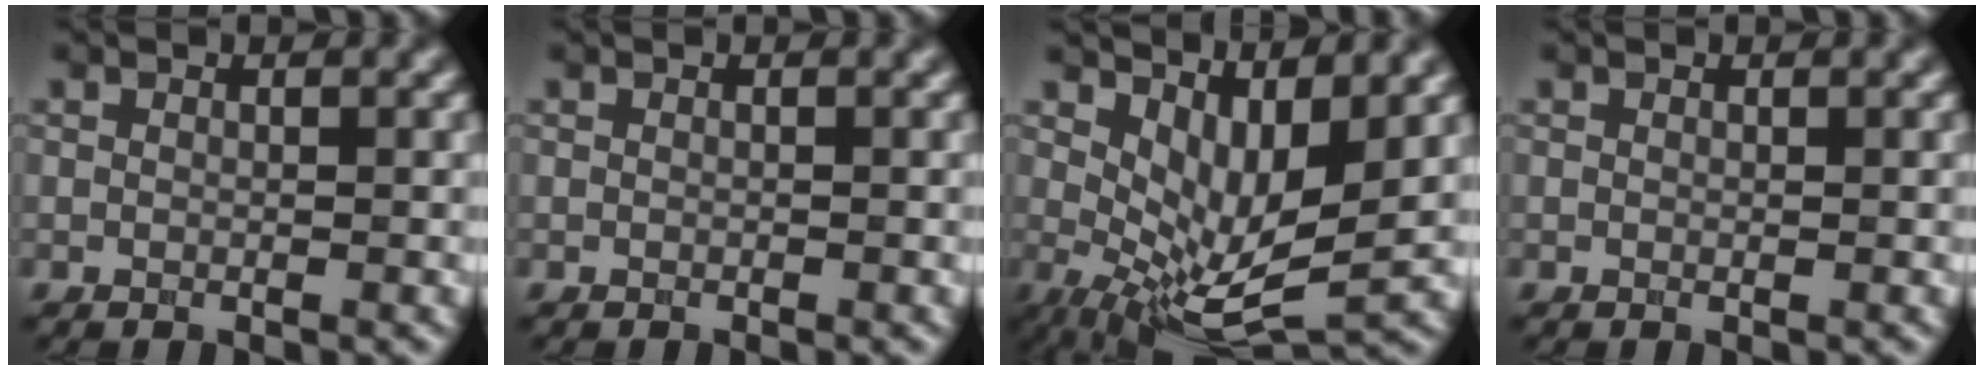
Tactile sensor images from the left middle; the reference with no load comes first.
{"total": 0.0}
{"total": 7.2, "force": [2.5, 2.9, 6.1], "torque": [-0.111, -0.020, 0.053]}
{"total": 0.0}